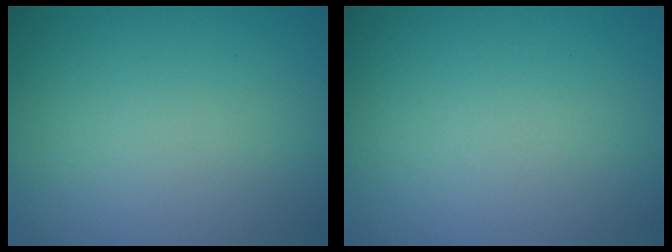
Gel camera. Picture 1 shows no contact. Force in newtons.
{"total": 0.0}